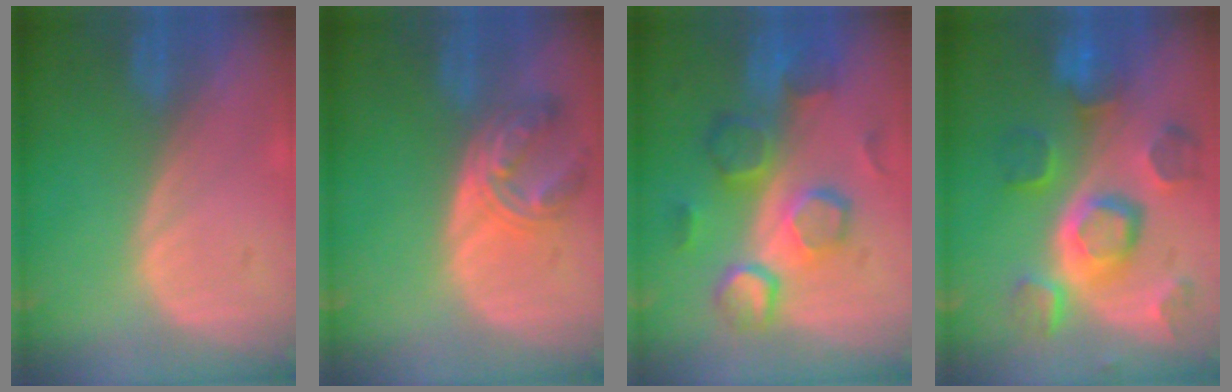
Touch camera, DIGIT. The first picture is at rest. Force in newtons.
{"total": 6.1, "press": 6.0, "slide": 0.7}
{"total": 10.0, "press": 9.3, "slide": 3.6}
{"total": 11.5, "press": 10.0, "slide": 5.6}